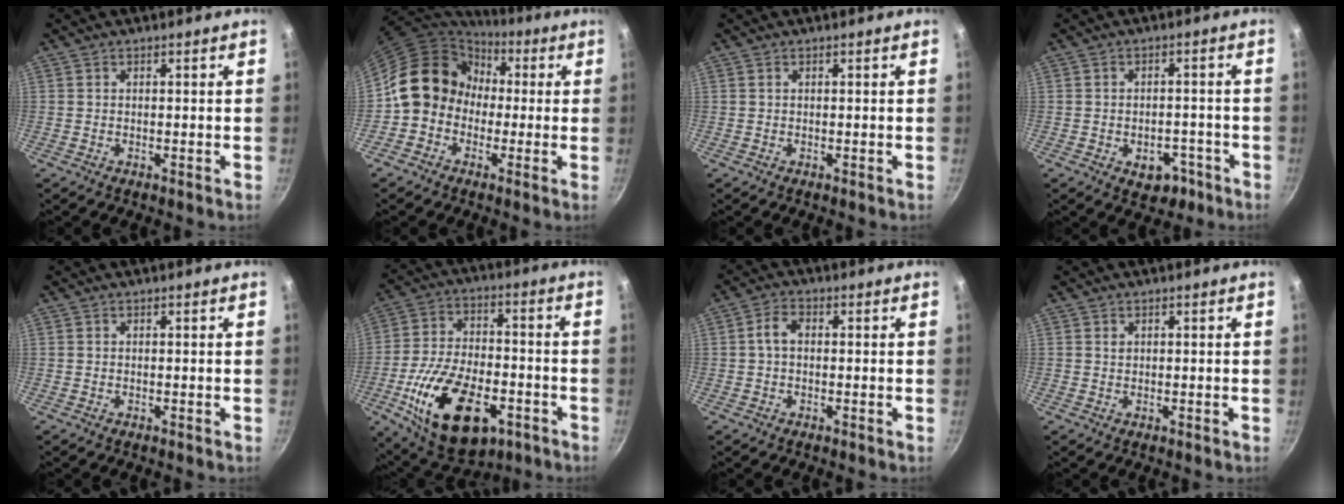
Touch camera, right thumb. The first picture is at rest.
{"total": 13.0, "force": [-0.1, 11.5, 6.2], "torque": [-0.060, 0.036, -0.021]}
{"total": 0.0}
{"total": 6.0, "force": [-2.8, 4.1, 3.4], "torque": [-0.020, 0.021, -0.027]}
{"total": 0.0}
{"total": 21.6, "force": [-8.3, 11.7, 16.1], "torque": [-0.269, 0.024, -0.133]}
{"total": 3.5, "force": [0.1, 2.4, 2.6], "torque": [-0.048, 0.013, -0.003]}
{"total": 0.6, "force": [0.3, 0.5, 0.3], "torque": [-0.003, 0.000, 0.005]}